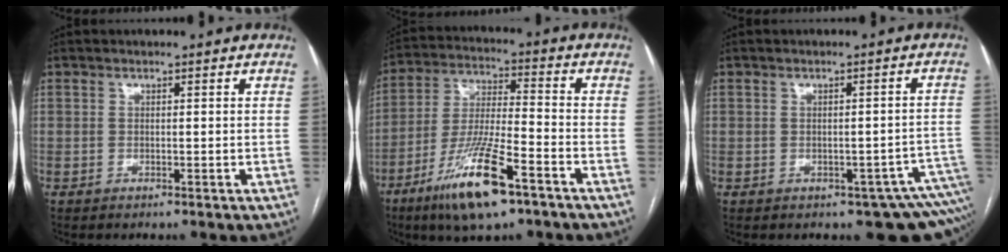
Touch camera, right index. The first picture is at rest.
{"total": 14.5, "force": [-8.5, 2.3, 11.6], "torque": [-0.229, -0.024, -0.151]}
{"total": 7.6, "force": [-4.7, 3.9, 4.6], "torque": [-0.023, 0.022, -0.049]}